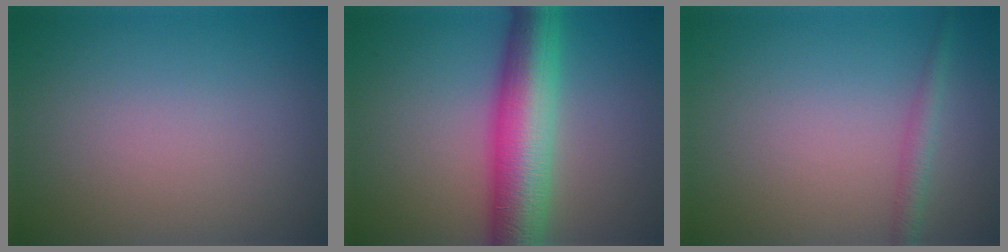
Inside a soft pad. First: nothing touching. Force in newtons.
{"total": 9.0, "press": 9.0, "slide": 0.1}
{"total": 1.7, "press": 1.7, "slide": 0.1}